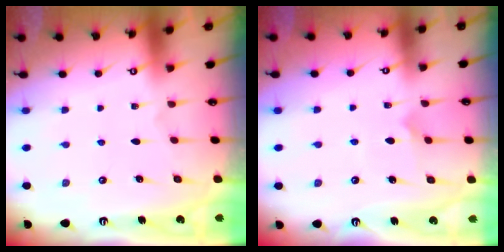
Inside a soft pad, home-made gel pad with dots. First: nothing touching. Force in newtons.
{"total": 5.7, "press": 5.7, "slide": 0.5}